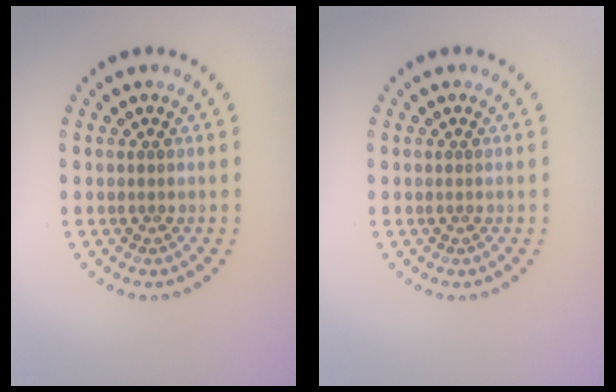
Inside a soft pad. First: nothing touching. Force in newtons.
{"total": 0.0}